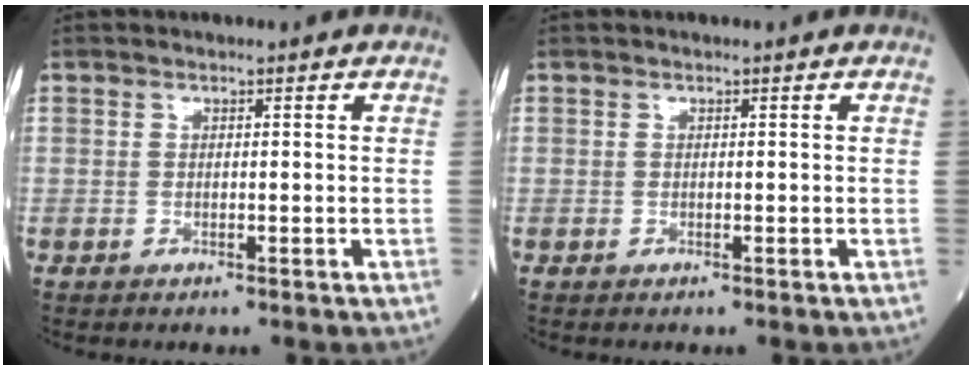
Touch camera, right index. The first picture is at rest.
{"total": 0.0}